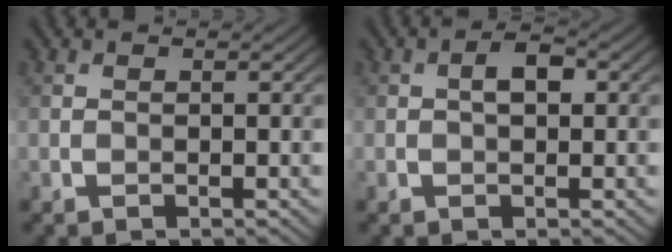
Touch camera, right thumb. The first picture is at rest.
{"total": 2.4, "force": [0.3, 1.2, 2.0], "torque": [-0.032, 0.006, 0.000]}